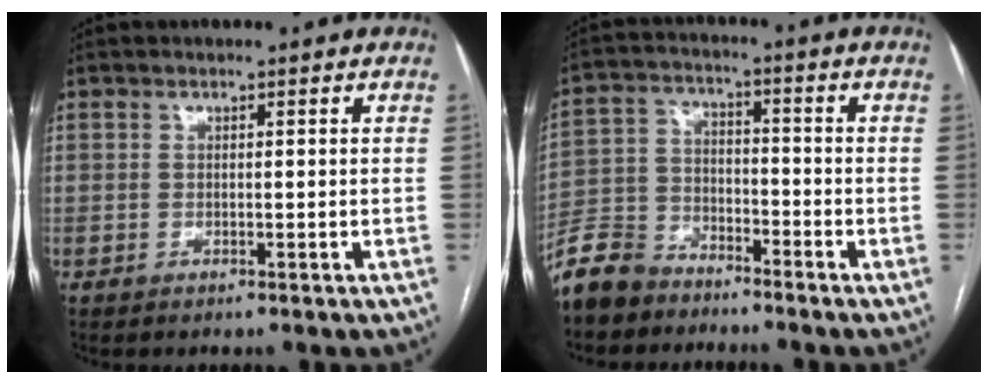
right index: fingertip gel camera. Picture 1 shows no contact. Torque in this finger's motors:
{"motor_torque": [-1.09, -1.05, -1.05, -0.21]}